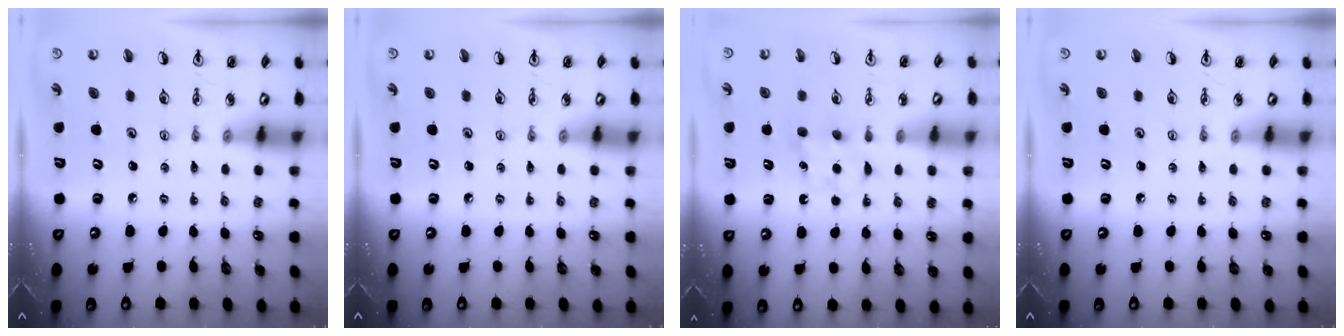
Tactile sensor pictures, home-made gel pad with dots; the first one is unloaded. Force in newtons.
{"total": 0.0}
{"total": 5.8, "press": 5.8, "slide": 0.8}
{"total": 0.0}